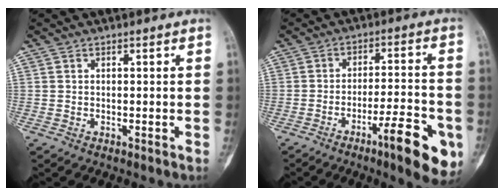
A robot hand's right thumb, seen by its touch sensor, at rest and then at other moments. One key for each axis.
{"total": 12.9, "fx": -6.1, "fy": 3.0, "fz": 11.0, "tx": -0.138, "ty": 0.025, "tz": -0.087}